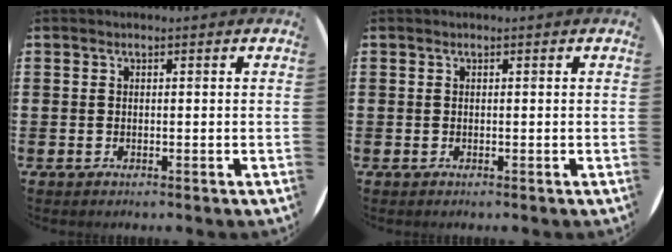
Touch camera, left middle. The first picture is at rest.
{"total": 0.0}